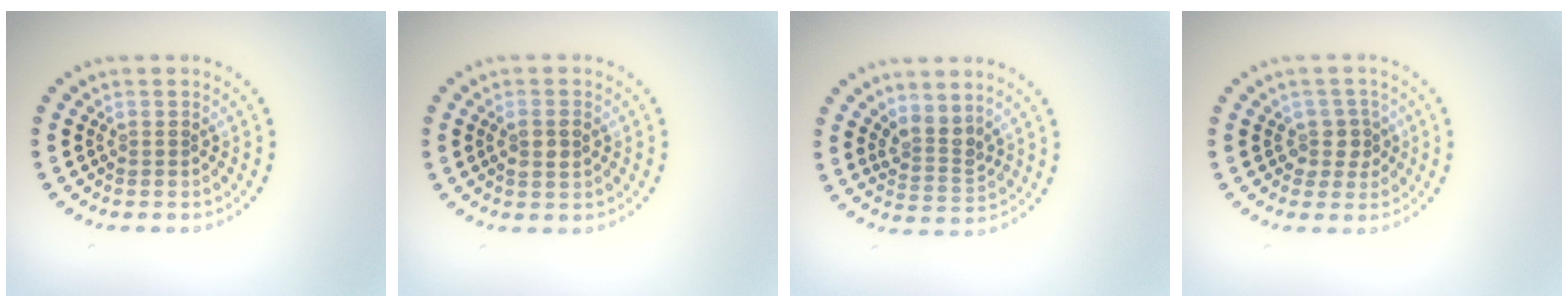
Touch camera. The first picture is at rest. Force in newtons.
{"total": 1.7, "press": 1.7, "slide": 0.4}
{"total": 2.6, "press": 2.0, "slide": 1.7}
{"total": 2.2, "press": 1.7, "slide": 1.3}